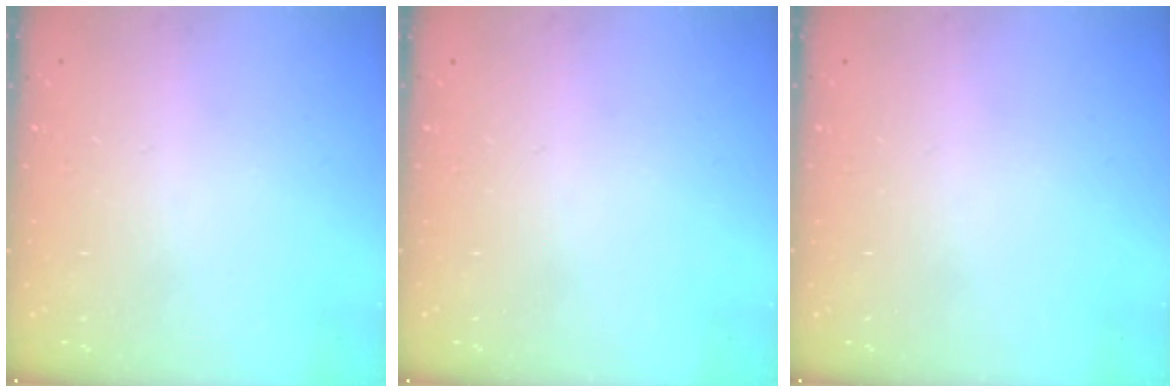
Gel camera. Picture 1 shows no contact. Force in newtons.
{"total": 0.0}
{"total": 0.0}